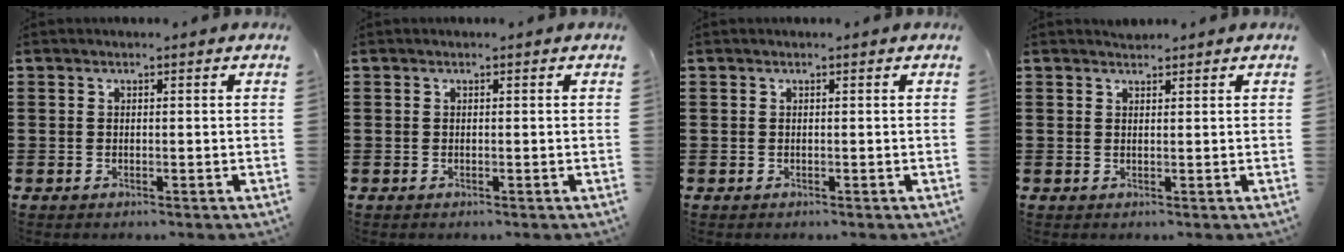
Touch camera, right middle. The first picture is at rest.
{"total": 0.0}
{"total": 0.0}
{"total": 1.1, "force": [1.0, 0.2, -0.2], "torque": [0.002, 0.000, 0.020]}